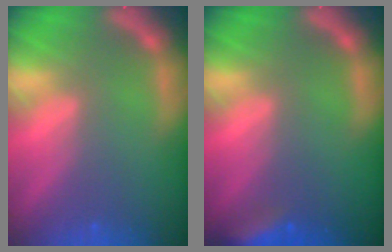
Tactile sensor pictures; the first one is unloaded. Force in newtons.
{"total": 4.0}